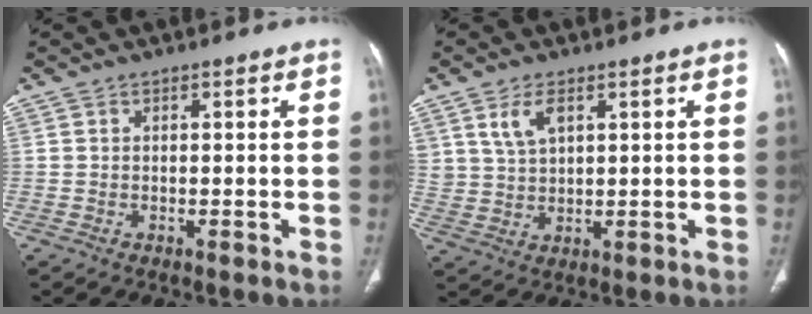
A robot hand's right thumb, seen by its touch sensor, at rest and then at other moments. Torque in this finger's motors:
{"motor_torque": [0.01, 0.04, 0.64, 0.47, 0.08]}